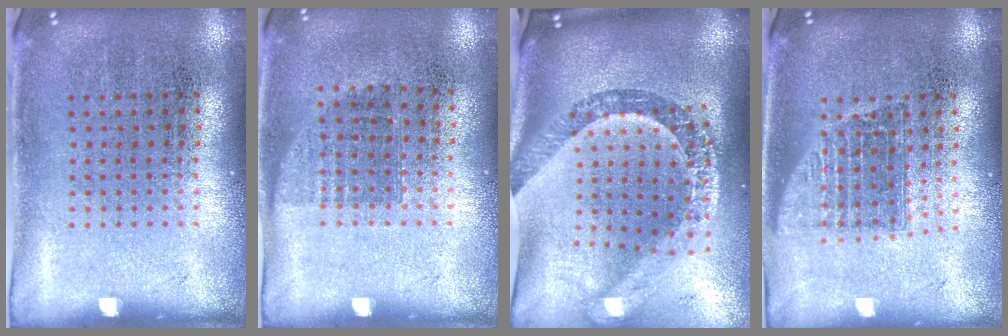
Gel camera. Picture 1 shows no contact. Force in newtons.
{"total": 0.7, "press": 0.6, "slide": 0.3}
{"total": 3.5, "press": 2.5, "slide": 2.5}
{"total": 1.4, "press": 1.1, "slide": 0.9}